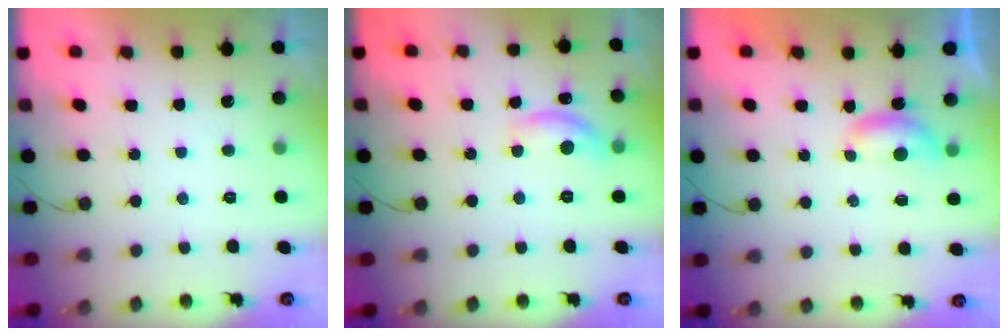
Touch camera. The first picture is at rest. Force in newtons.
{"total": 11.0, "press": 11.0, "slide": 0.7}
{"total": 5.0, "press": 5.0, "slide": 0.6}